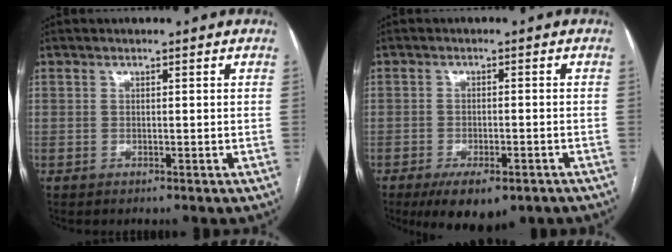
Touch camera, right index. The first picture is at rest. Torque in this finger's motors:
{"motor_torque": [0.95, -1.19, 0.76, 0.14]}